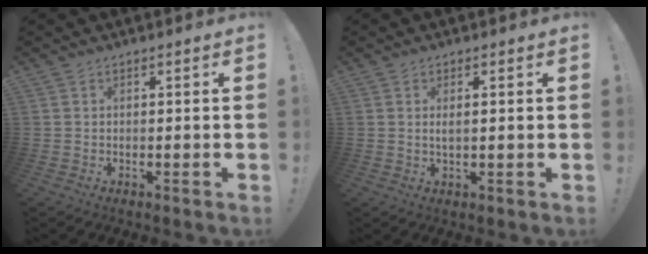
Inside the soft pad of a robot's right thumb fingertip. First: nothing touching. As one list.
[{"total": 1.9, "force": [0.4, 0.3, 1.9], "torque": [-0.028, -0.007, 0.006]}]